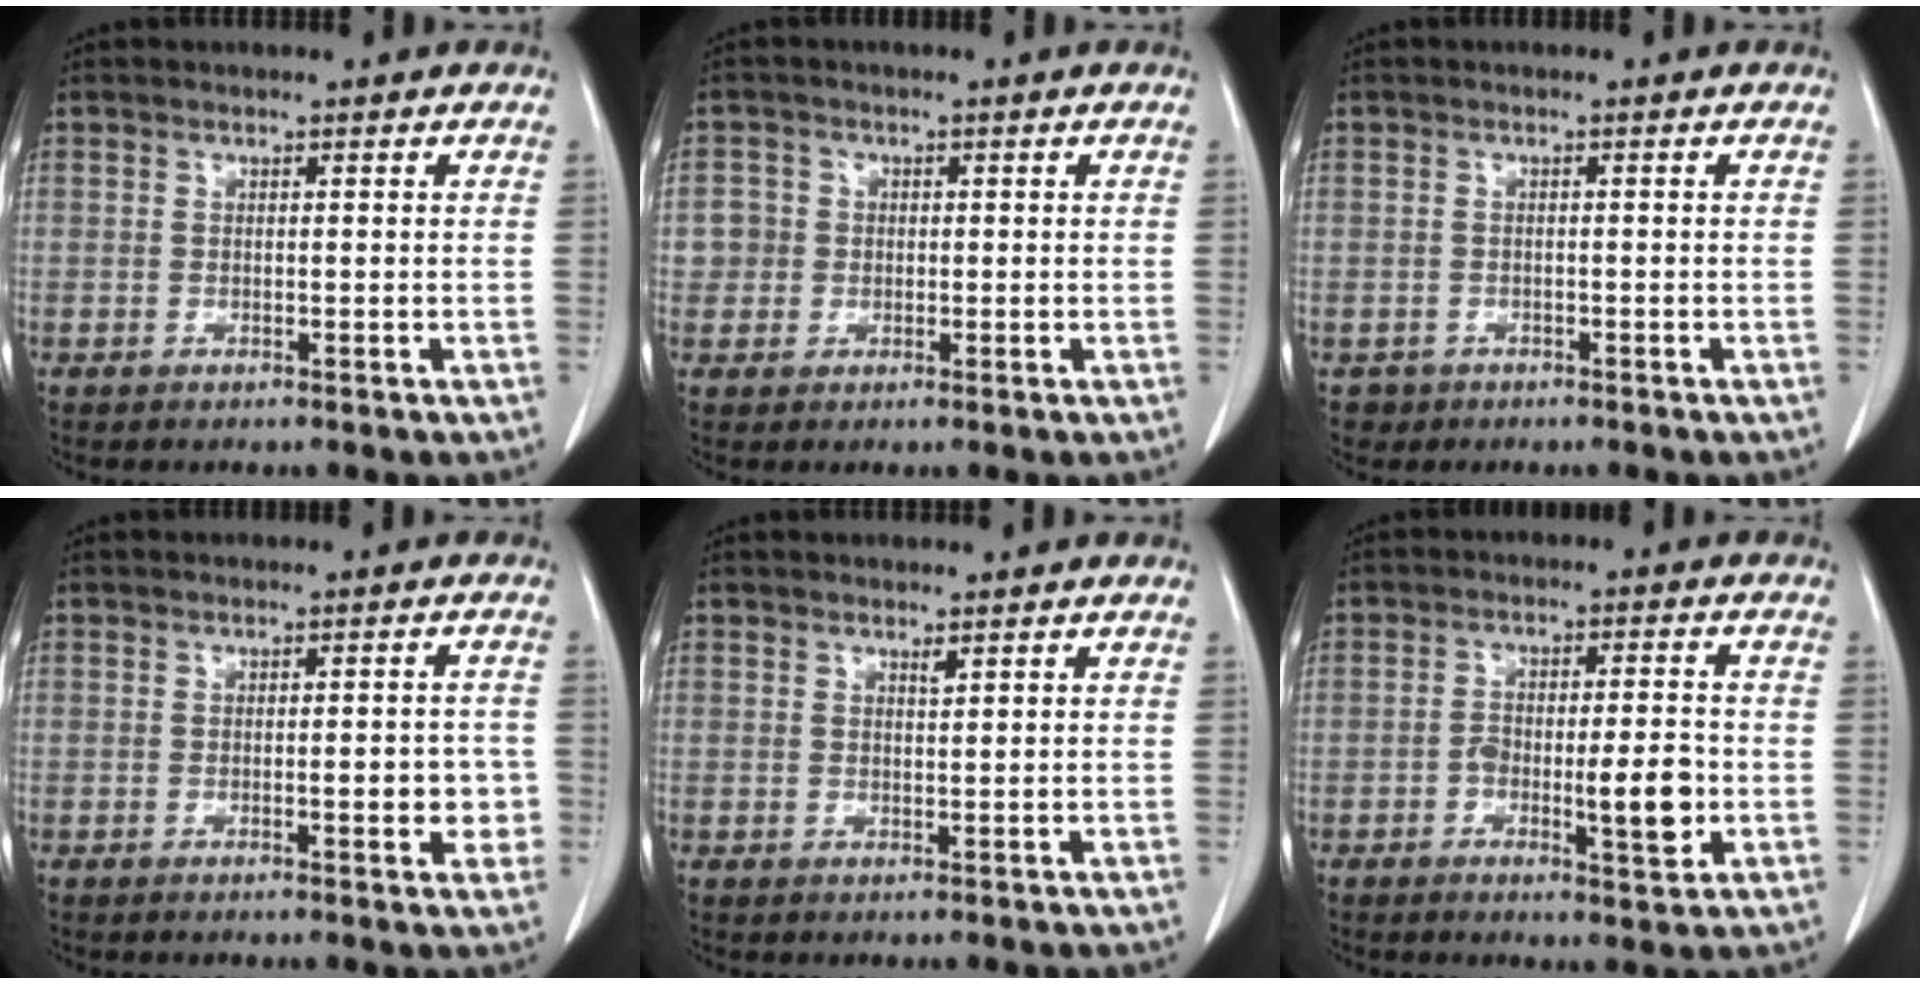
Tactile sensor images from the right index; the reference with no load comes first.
{"total": 3.1, "force": [0.0, 3.1, 0.1], "torque": [0.013, 0.010, -0.002]}
{"total": 1.5, "force": [-0.8, 1.3, -0.2], "torque": [0.001, 0.007, -0.014]}
{"total": 4.3, "force": [-1.0, 1.4, 4.0], "torque": [-0.046, 0.003, -0.011]}
{"total": 0.7, "force": [0.6, 0.0, 0.4], "torque": [-0.007, -0.004, 0.009]}
{"total": 7.6, "force": [-2.1, 2.0, 7.0], "torque": [-0.112, 0.006, -0.029]}